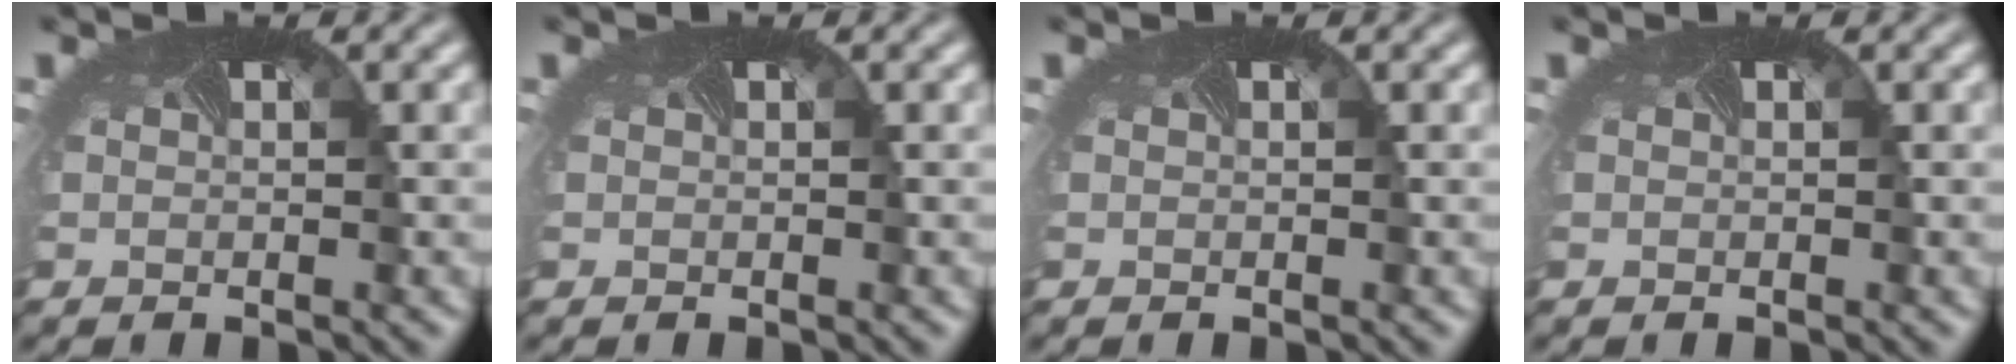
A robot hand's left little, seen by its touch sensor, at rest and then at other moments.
{"total": 0.0}
{"total": 0.0}
{"total": 0.0}